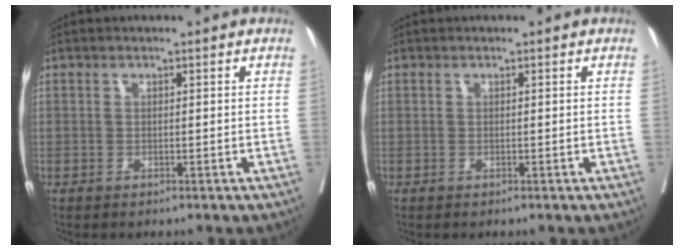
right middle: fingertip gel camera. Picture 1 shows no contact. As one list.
[{"total": 0.0}]